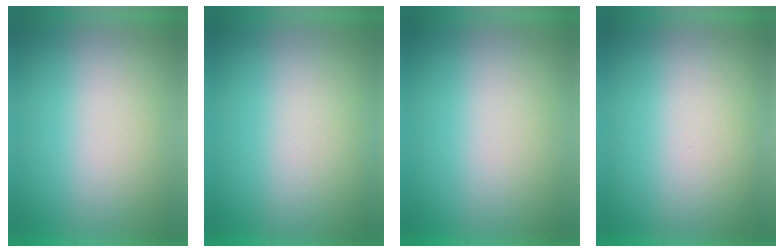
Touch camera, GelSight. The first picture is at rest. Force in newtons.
{"total": 2.0}
{"total": 0.0}
{"total": 1.4}